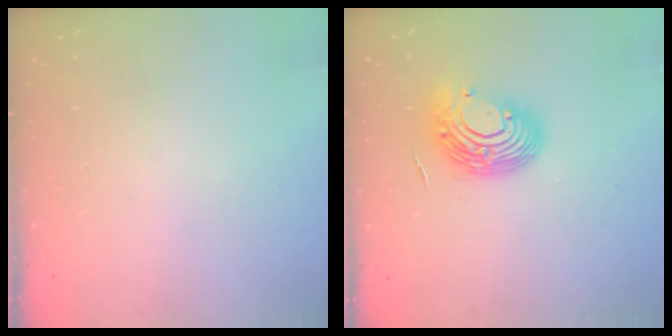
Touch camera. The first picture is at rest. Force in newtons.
{"total": 12.8, "press": 12.6, "slide": 2.2}